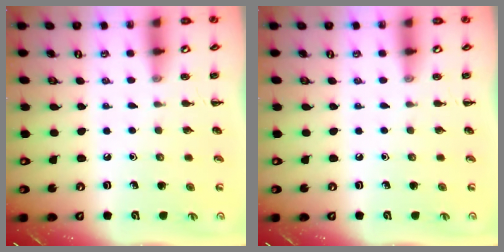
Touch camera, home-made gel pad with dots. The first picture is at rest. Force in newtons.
{"total": 0.0}